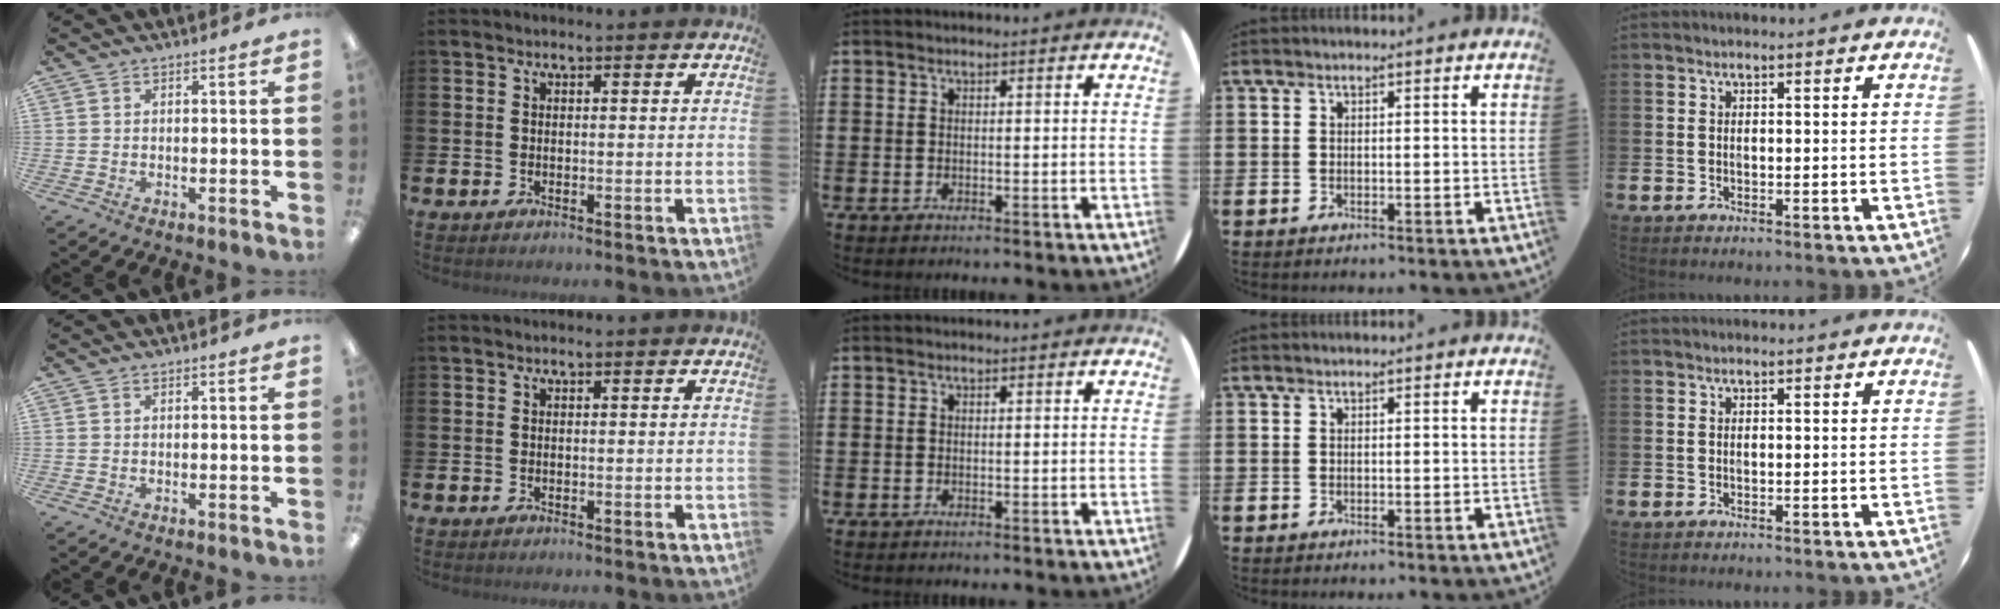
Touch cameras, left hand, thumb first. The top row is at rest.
{}